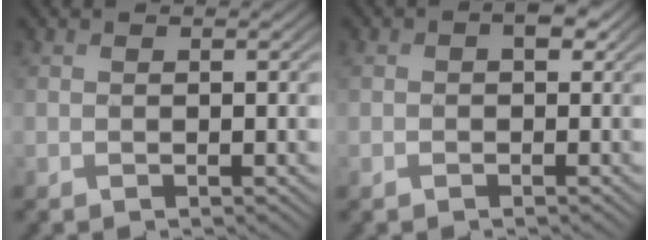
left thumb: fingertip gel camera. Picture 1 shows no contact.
{"total": 2.0, "force": [0.2, 1.3, 1.5], "torque": [-0.021, 0.001, 0.000]}